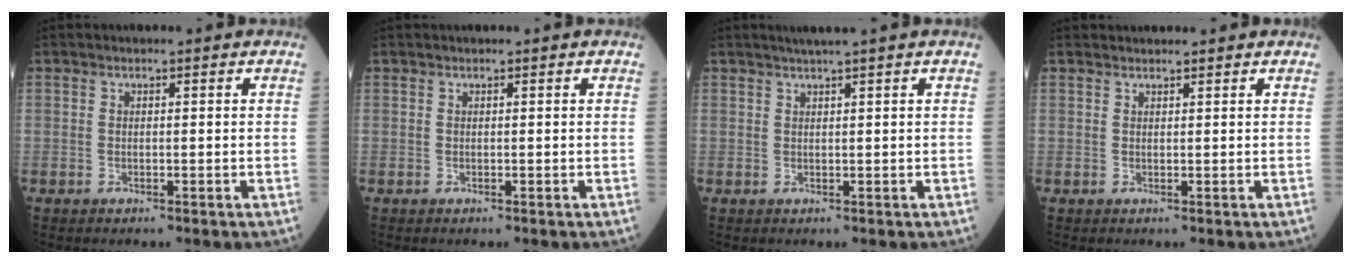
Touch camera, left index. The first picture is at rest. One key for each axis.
{"total": 0.0}
{"total": 2.0, "fx": 1.6, "fy": -0.8, "fz": 1.1, "tx": -0.017, "ty": 0.002, "tz": 0.032}
{"total": 1.2, "fx": 1.2, "fy": 0.4, "fz": 0.0, "tx": -0.003, "ty": 0.013, "tz": 0.021}